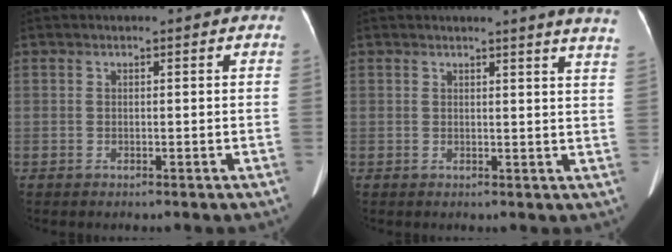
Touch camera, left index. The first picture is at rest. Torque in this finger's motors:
{"motor_torque": [-0.06, -0.59, -0.01, -0.07]}